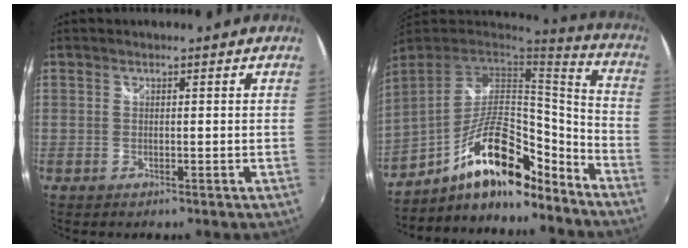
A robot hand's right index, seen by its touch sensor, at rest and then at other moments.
{"total": 18.8, "force": [-11.8, 6.5, 13.2], "torque": [-0.240, 0.006, -0.201]}